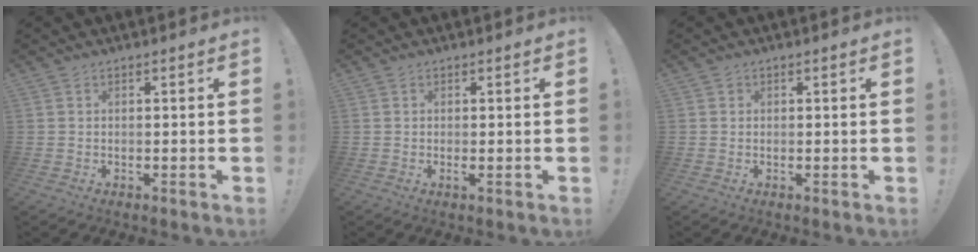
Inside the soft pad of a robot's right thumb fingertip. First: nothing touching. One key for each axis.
{"total": 1.1, "fx": 0.1, "fy": 0.0, "fz": 1.1, "tx": -0.019, "ty": -0.004, "tz": 0.002}
{"total": 0.8, "fx": 0.4, "fy": 0.7, "fz": 0.0, "tx": 0.006, "ty": -0.002, "tz": 0.007}